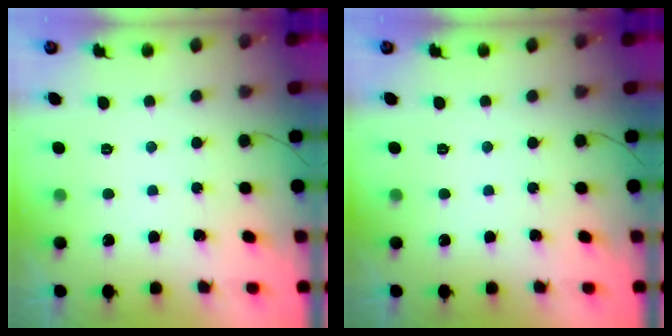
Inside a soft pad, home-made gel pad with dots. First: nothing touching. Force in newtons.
{"total": 0.0}